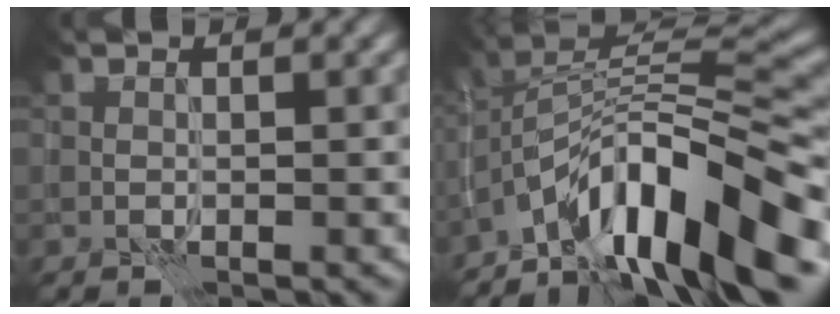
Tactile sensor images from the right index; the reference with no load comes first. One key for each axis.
{"total": 13.0, "fx": -7.2, "fy": 3.9, "fz": 10.1, "tx": -0.160, "ty": 0.024, "tz": -0.128}